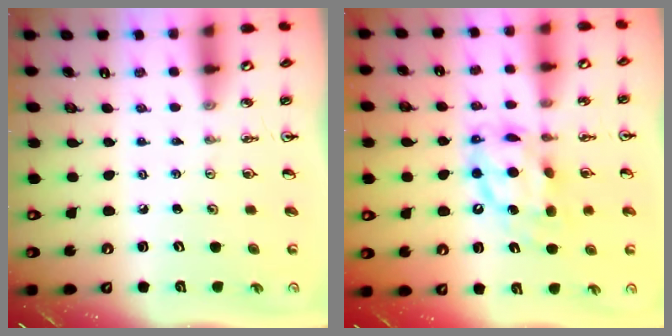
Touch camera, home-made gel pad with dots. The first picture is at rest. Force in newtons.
{"total": 11.9, "press": 11.8, "slide": 1.0}